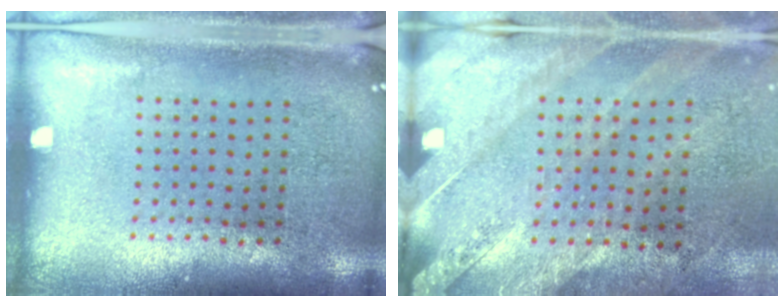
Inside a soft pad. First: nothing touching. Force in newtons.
{"total": 2.4, "press": 2.0, "slide": 1.3}